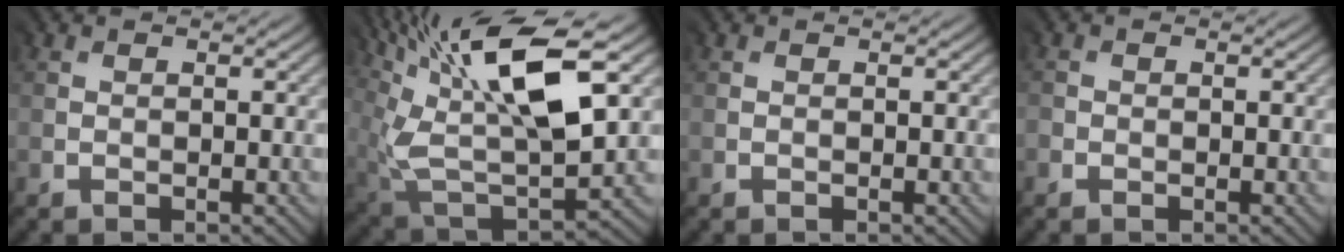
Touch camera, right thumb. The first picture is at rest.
{"total": 14.2, "force": [6.6, 5.6, 11.3], "torque": [-0.239, 0.004, 0.122]}
{"total": 0.0}
{"total": 0.9, "force": [-0.5, 0.8, 0.0], "torque": [0.003, -0.007, -0.010]}